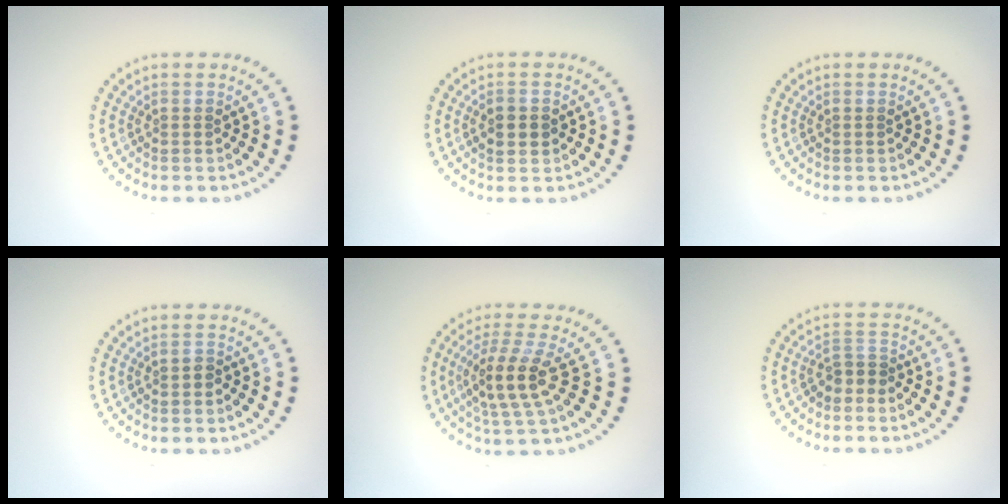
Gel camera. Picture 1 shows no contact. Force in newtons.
{"total": 1.8, "press": 1.8, "slide": 0.0}
{"total": 0.0}
{"total": 0.8, "press": 0.8, "slide": 0.1}
{"total": 4.1, "press": 3.5, "slide": 2.2}
{"total": 1.5, "press": 1.0, "slide": 1.1}